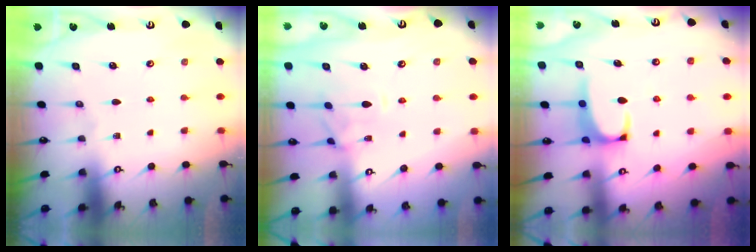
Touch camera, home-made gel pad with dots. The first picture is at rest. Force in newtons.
{"total": 1.8, "press": 1.5, "slide": 1.0}
{"total": 2.0, "press": 1.7, "slide": 1.0}